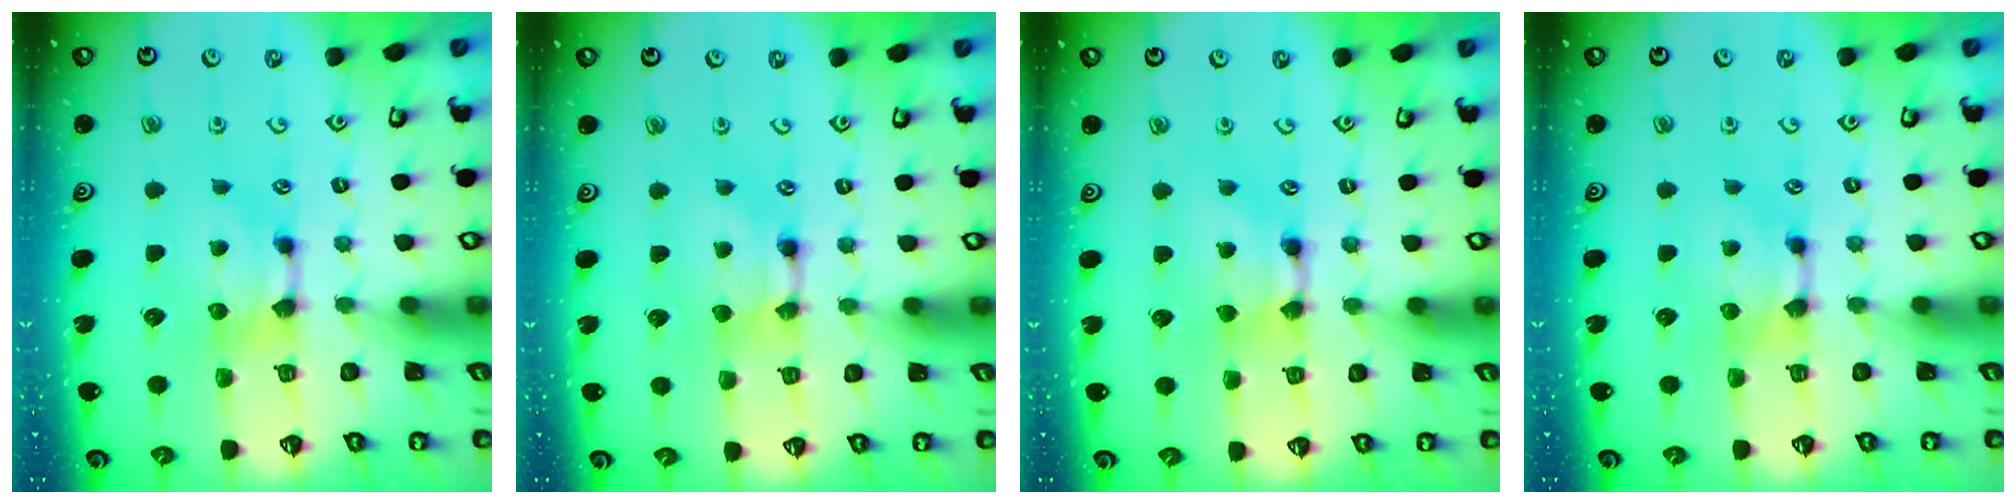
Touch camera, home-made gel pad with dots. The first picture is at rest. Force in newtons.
{"total": 1.6, "press": 1.6, "slide": 0.2}
{"total": 1.4, "press": 1.4, "slide": 0.1}
{"total": 0.0}